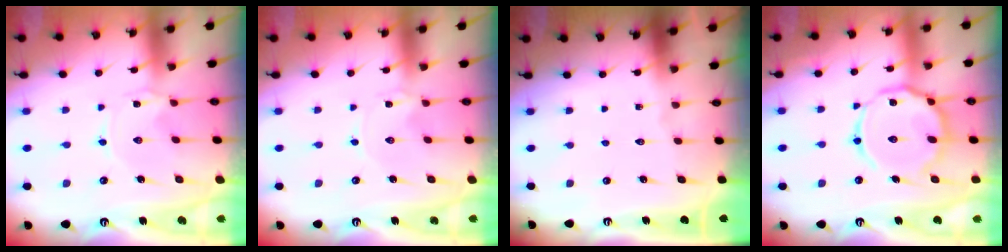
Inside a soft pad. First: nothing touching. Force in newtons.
{"total": 0.0}
{"total": 0.0}
{"total": 16.5, "press": 16.4, "slide": 1.4}